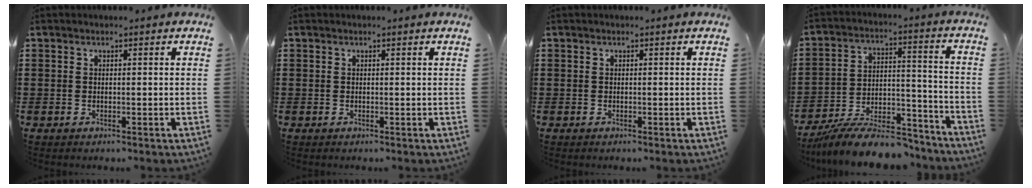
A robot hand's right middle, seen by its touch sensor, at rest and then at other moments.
{"total": 0.0}
{"total": 0.0}
{"total": 10.8, "force": [-9.7, 2.1, 4.3], "torque": [-0.063, 0.032, -0.183]}